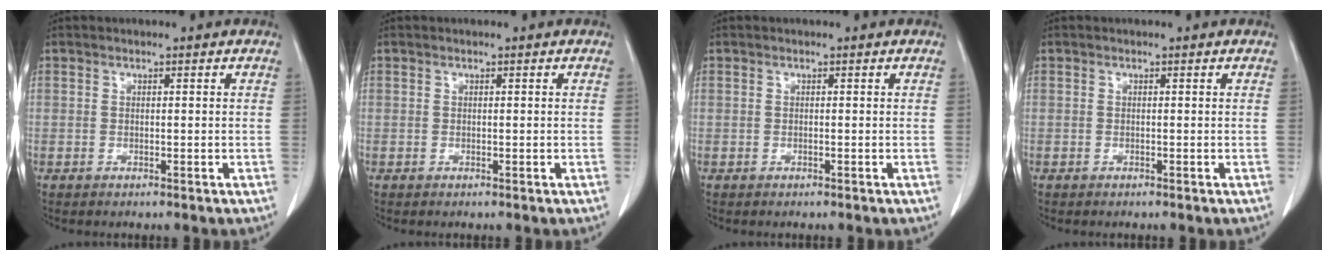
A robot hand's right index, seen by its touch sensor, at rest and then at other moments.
{"total": 0.0}
{"total": 0.0}
{"total": 0.0}